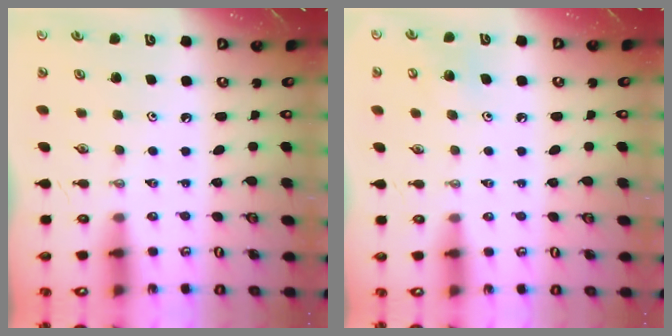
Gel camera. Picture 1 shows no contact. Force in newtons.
{"total": 7.1, "press": 7.1, "slide": 0.9}